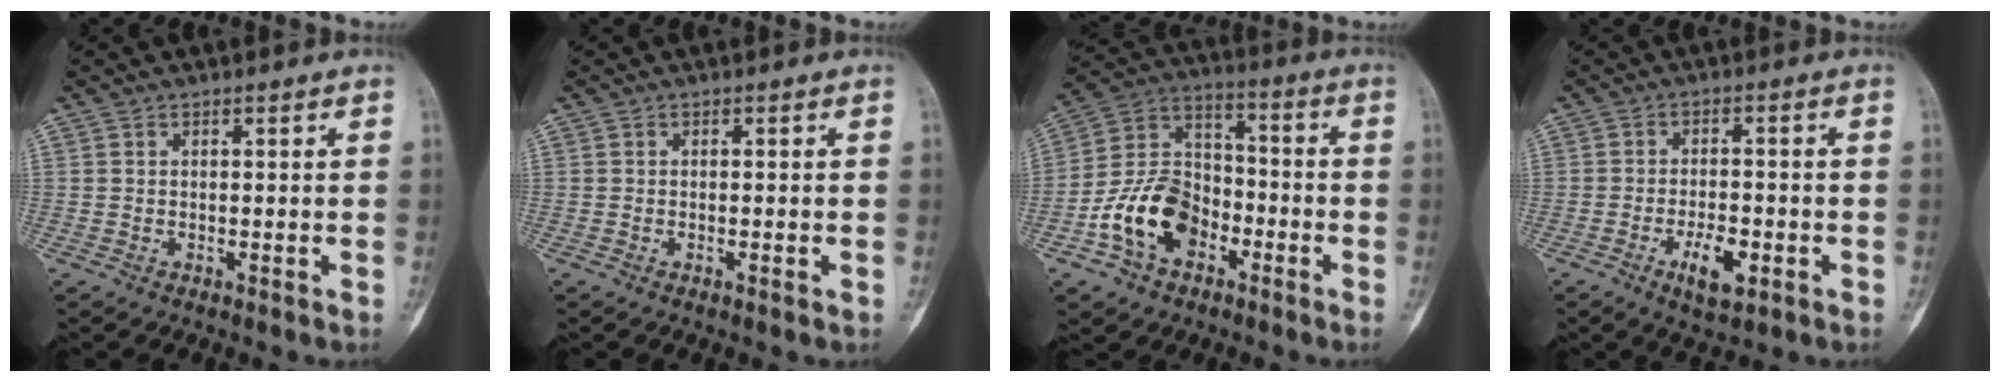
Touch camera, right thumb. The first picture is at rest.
{"total": 0.8, "force": [-0.3, 0.1, 0.7], "torque": [-0.014, 0.002, -0.002]}
{"total": 14.4, "force": [-5.8, 9.8, 8.8], "torque": [-0.144, 0.055, -0.111]}
{"total": 6.2, "force": [-2.7, 2.7, 5.0], "torque": [-0.079, 0.009, -0.040]}